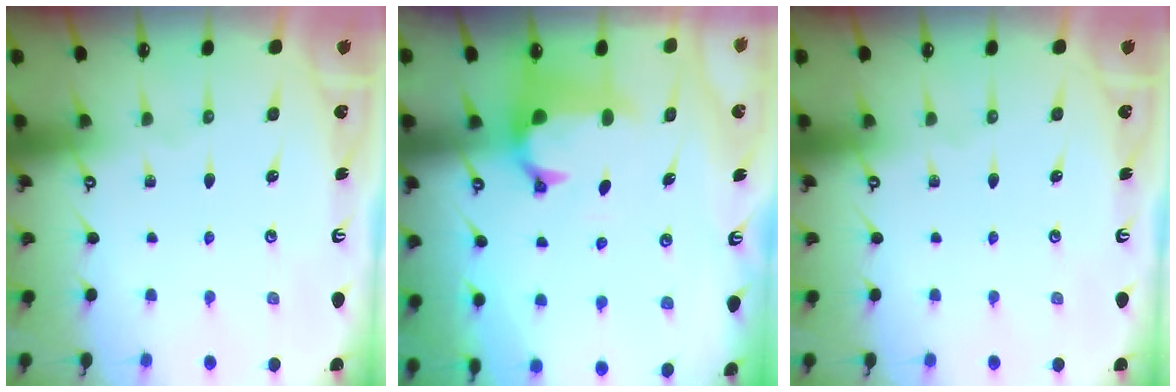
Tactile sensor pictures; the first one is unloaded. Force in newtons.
{"total": 1.2, "press": 0.6, "slide": 1.0}
{"total": 0.0}